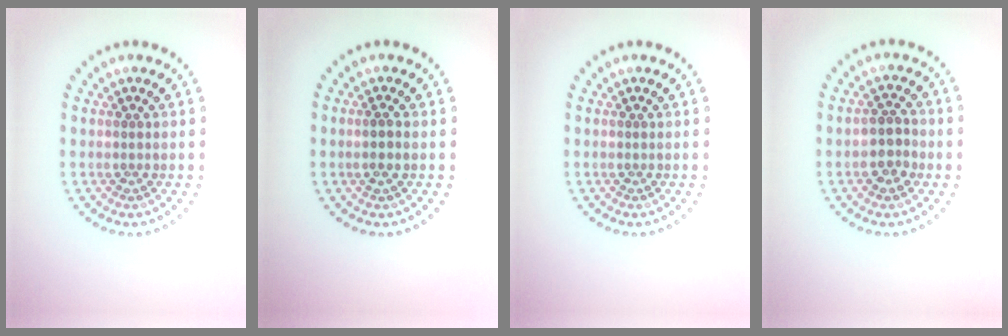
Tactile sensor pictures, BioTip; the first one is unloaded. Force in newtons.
{"total": 0.9, "press": 0.8, "slide": 0.5}
{"total": 0.0}
{"total": 2.4, "press": 2.4, "slide": 0.3}